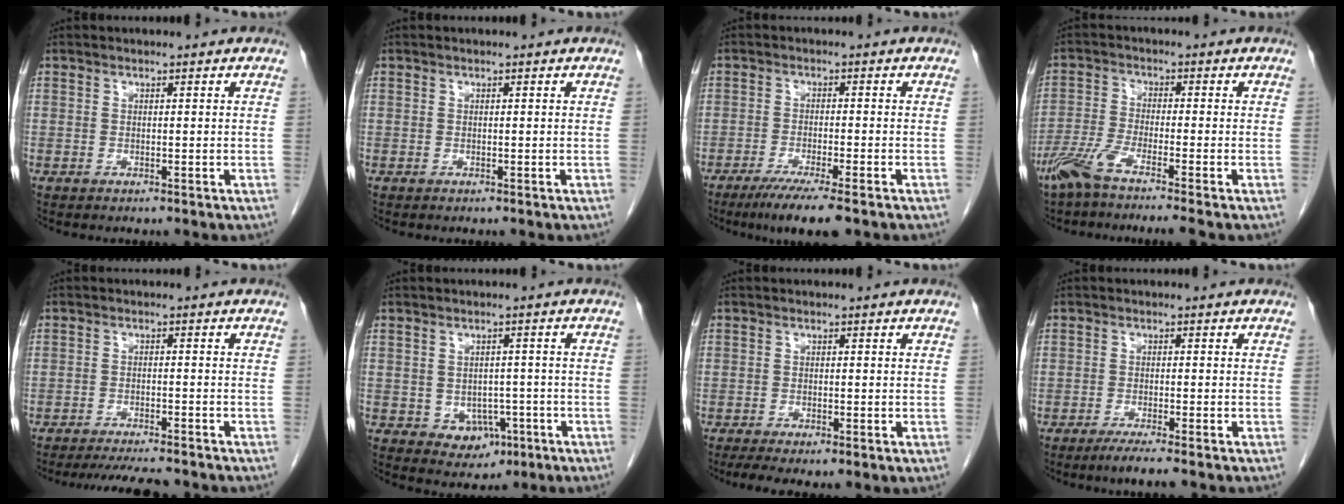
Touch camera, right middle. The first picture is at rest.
{"total": 0.0}
{"total": 7.2, "force": [-5.1, 0.1, 5.1], "torque": [-0.080, -0.018, -0.080]}
{"total": 6.5, "force": [-4.9, -0.6, 4.2], "torque": [-0.084, -0.016, -0.097]}
{"total": 7.6, "force": [-6.9, 0.6, 3.2], "torque": [-0.044, -0.018, -0.103]}
{"total": 4.7, "force": [-1.5, 3.8, 2.4], "torque": [-0.023, 0.005, -0.005]}
{"total": 5.0, "force": [-2.9, 1.7, 3.7], "torque": [-0.062, -0.015, -0.046]}
{"total": 3.2, "force": [-2.4, -0.3, 2.2], "torque": [-0.042, -0.009, -0.043]}